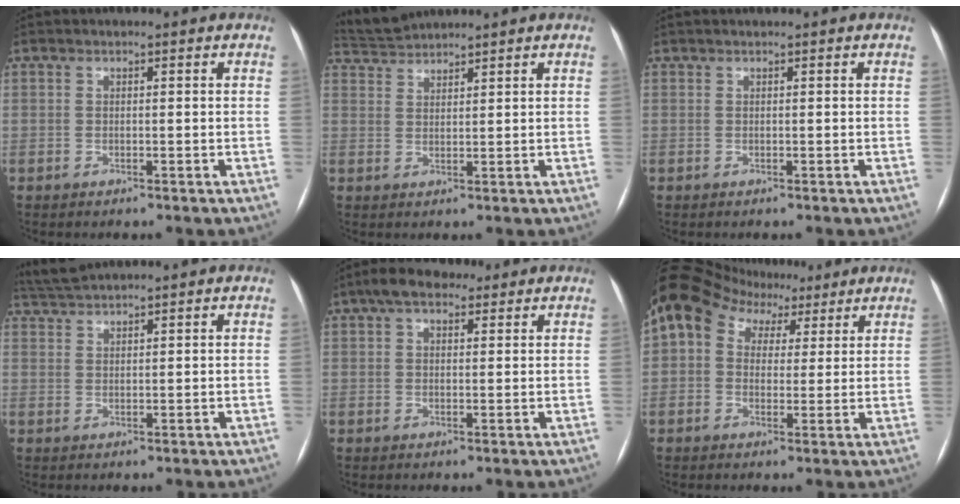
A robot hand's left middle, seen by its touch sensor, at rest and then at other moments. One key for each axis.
{"total": 3.5, "fx": 3.5, "fy": -0.3, "fz": -0.5, "tx": -0.004, "ty": 0.015, "tz": 0.074}
{"total": 0.0}
{"total": 2.7, "fx": 2.6, "fy": -0.7, "fz": 0.1, "tx": -0.011, "ty": 0.012, "tz": 0.061}
{"total": 5.5, "fx": 3.2, "fy": 3.0, "fz": 3.3, "tx": -0.063, "ty": 0.034, "tz": 0.052}
{"total": 10.7, "fx": 5.1, "fy": 7.8, "fz": 5.4, "tx": -0.094, "ty": 0.066, "tz": 0.084}